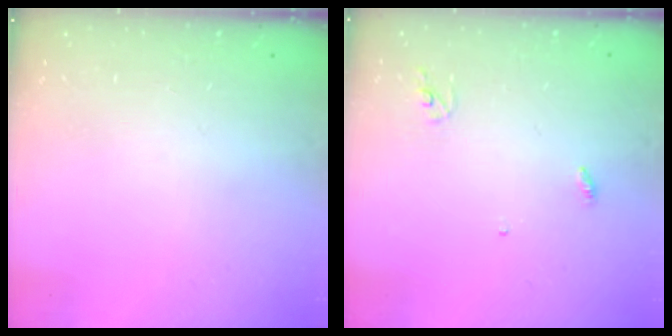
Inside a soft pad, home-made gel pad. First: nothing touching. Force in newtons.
{"total": 3.0, "press": 2.9, "slide": 0.2}